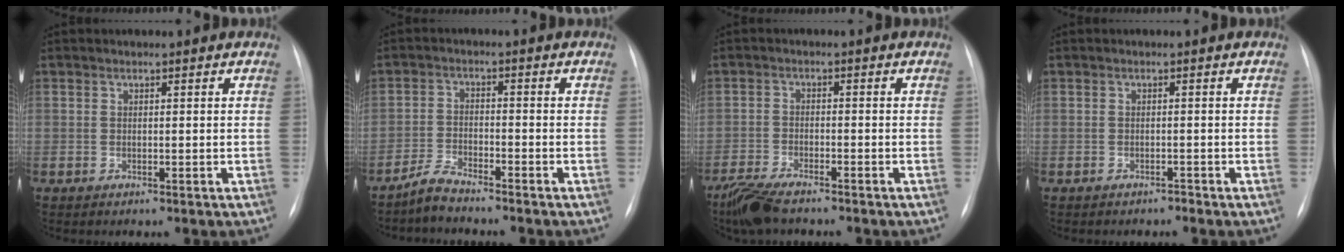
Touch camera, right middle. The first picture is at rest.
{"total": 3.5, "force": [-3.3, 0.2, 0.9], "torque": [-0.023, -0.011, -0.068]}
{"total": 6.4, "force": [-5.3, 1.2, 3.4], "torque": [-0.072, -0.018, -0.099]}
{"total": 0.7, "force": [-0.6, 0.2, 0.0], "torque": [-0.004, -0.002, -0.014]}